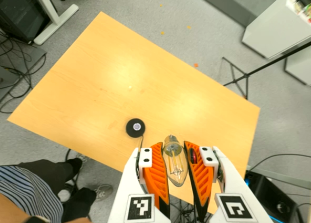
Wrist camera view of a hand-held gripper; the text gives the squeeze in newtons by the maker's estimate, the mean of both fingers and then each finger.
{"total": 23.4, "left": 25.6, "right": 21.2}